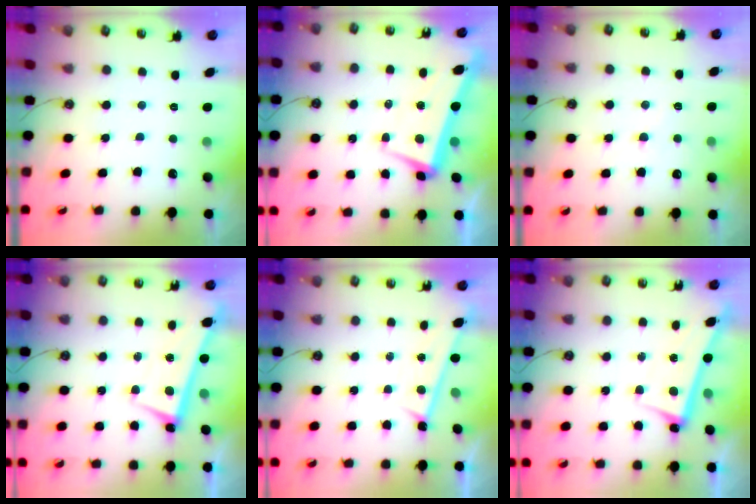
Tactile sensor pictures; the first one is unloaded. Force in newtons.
{"total": 2.1, "press": 0.4, "slide": 2.1}
{"total": 4.0, "press": 4.0, "slide": 0.5}
{"total": 0.8, "press": 0.6, "slide": 0.5}
{"total": 1.4, "press": 1.1, "slide": 0.7}
{"total": 2.8, "press": 2.6, "slide": 1.1}